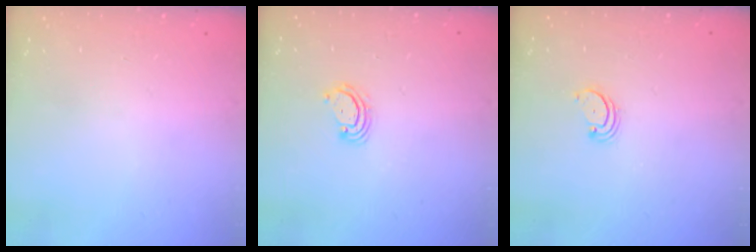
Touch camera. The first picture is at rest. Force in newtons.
{"total": 3.4, "press": 3.4, "slide": 0.3}
{"total": 2.2, "press": 2.2, "slide": 0.2}